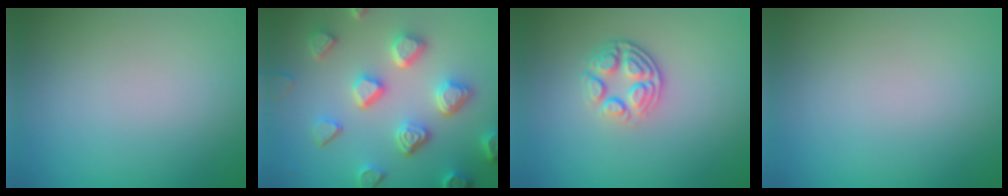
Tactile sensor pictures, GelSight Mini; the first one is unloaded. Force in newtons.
{"total": 6.6, "press": 5.3, "slide": 3.9}
{"total": 3.7, "press": 2.8, "slide": 2.5}
{"total": 0.0}